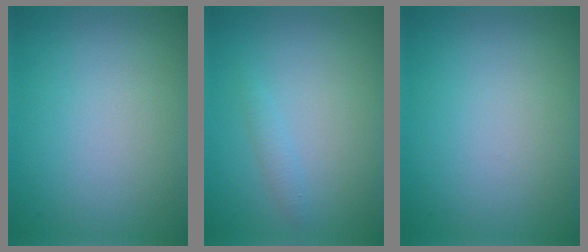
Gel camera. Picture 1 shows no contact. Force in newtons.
{"total": 1.0, "press": 1.0, "slide": 0.0}
{"total": 0.0}